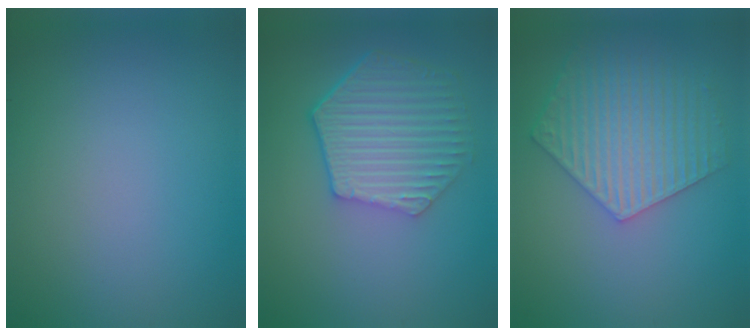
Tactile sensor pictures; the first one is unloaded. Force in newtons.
{"total": 6.6, "press": 5.1, "slide": 4.2}
{"total": 6.0, "press": 5.0, "slide": 3.2}